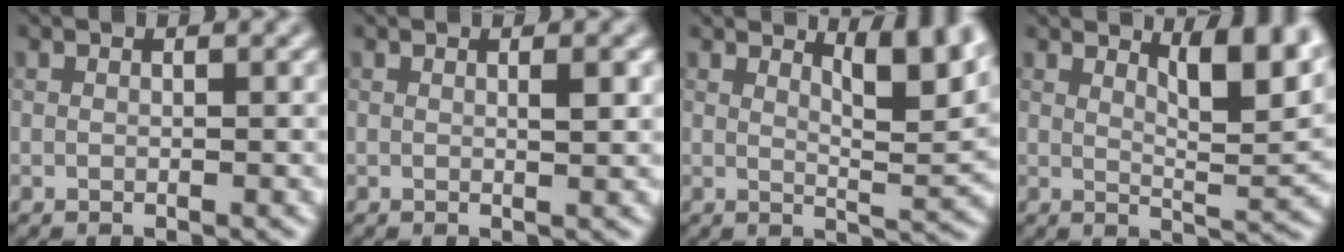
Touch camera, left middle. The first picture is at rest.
{"total": 1.1, "force": [0.3, 0.2, 1.1], "torque": [-0.017, 0.000, 0.003]}
{"total": 5.0, "force": [2.9, 1.2, 3.8], "torque": [-0.053, -0.004, 0.044]}
{"total": 5.7, "force": [3.1, 1.5, 4.5], "torque": [-0.060, -0.004, 0.049]}